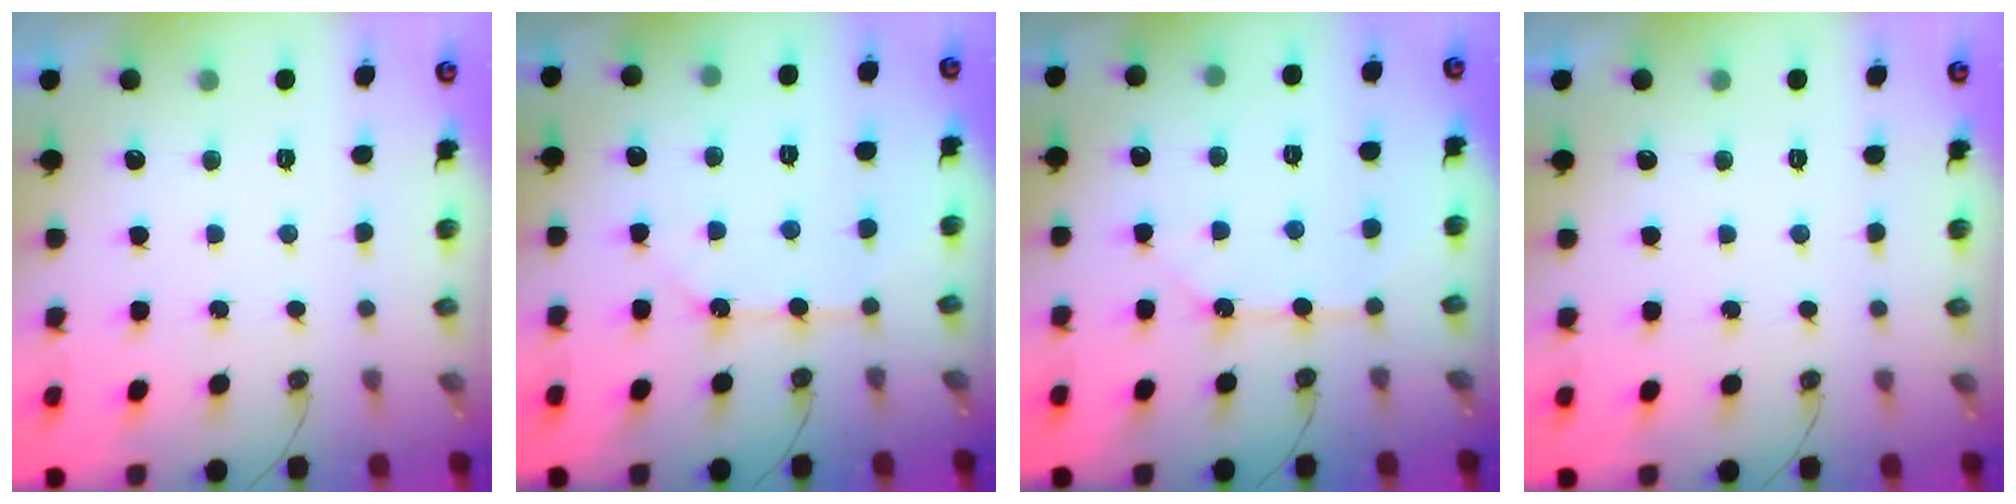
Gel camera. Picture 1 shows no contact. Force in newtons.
{"total": 9.0, "press": 9.0, "slide": 0.9}
{"total": 9.0, "press": 9.0, "slide": 0.9}
{"total": 0.0}